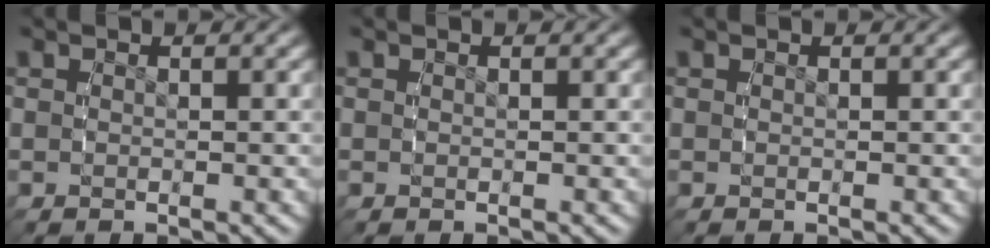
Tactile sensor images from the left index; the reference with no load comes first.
{"total": 0.0}
{"total": 0.0}